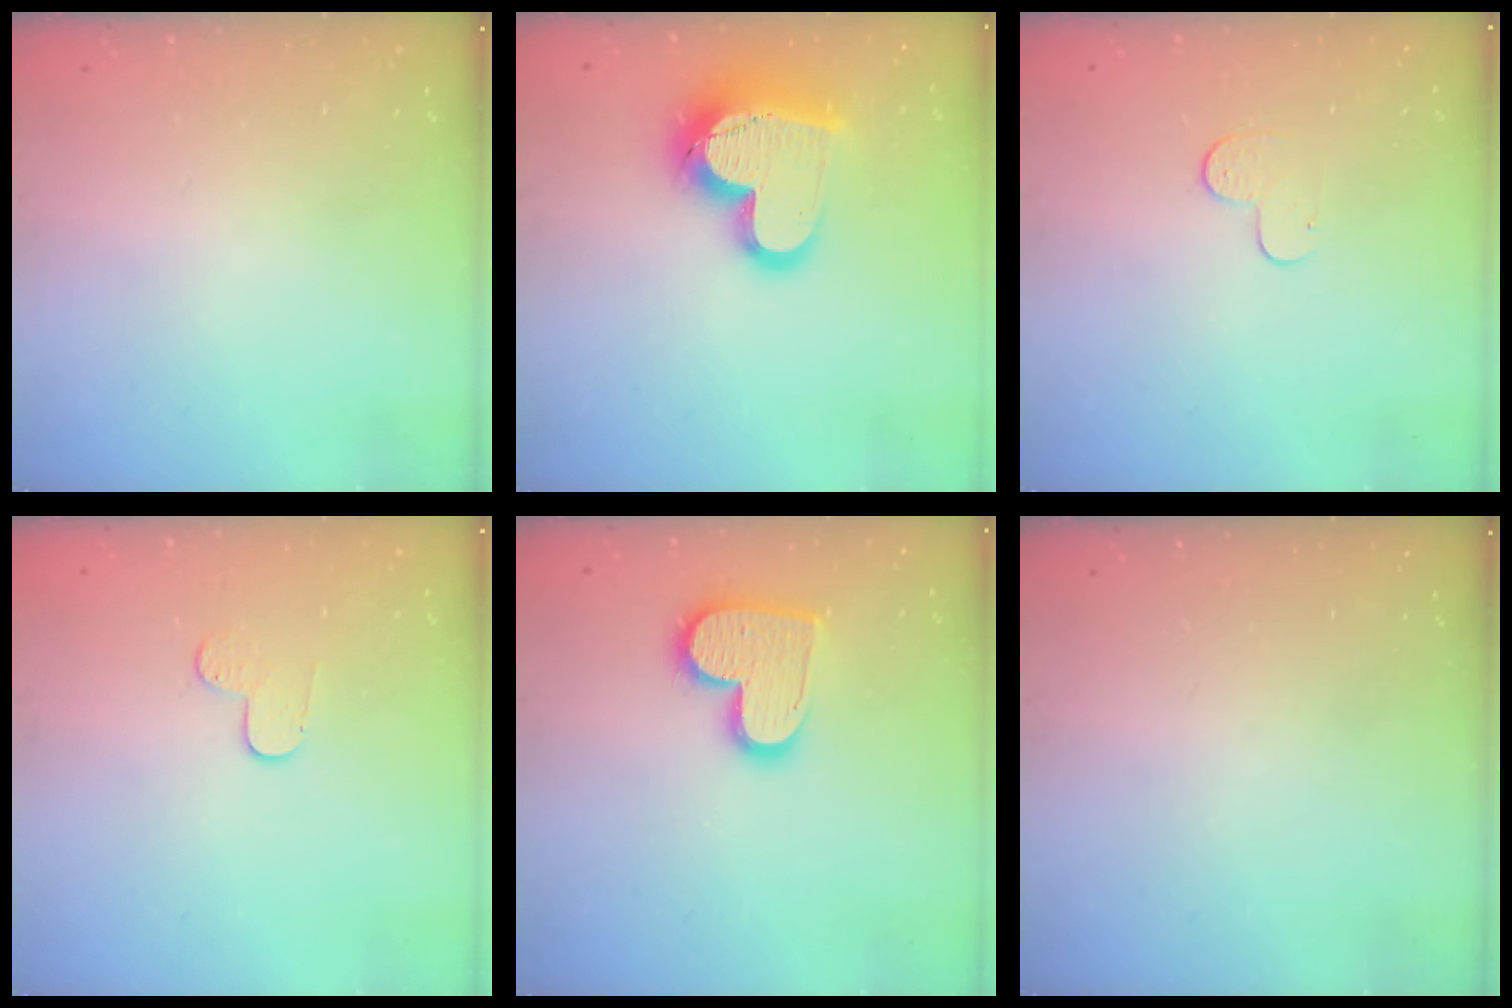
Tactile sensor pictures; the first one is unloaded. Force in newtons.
{"total": 17.4, "press": 17.4, "slide": 1.3}
{"total": 4.3, "press": 4.2, "slide": 0.4}
{"total": 3.8, "press": 3.8, "slide": 0.3}
{"total": 14.0, "press": 13.9, "slide": 0.8}
{"total": 0.0}